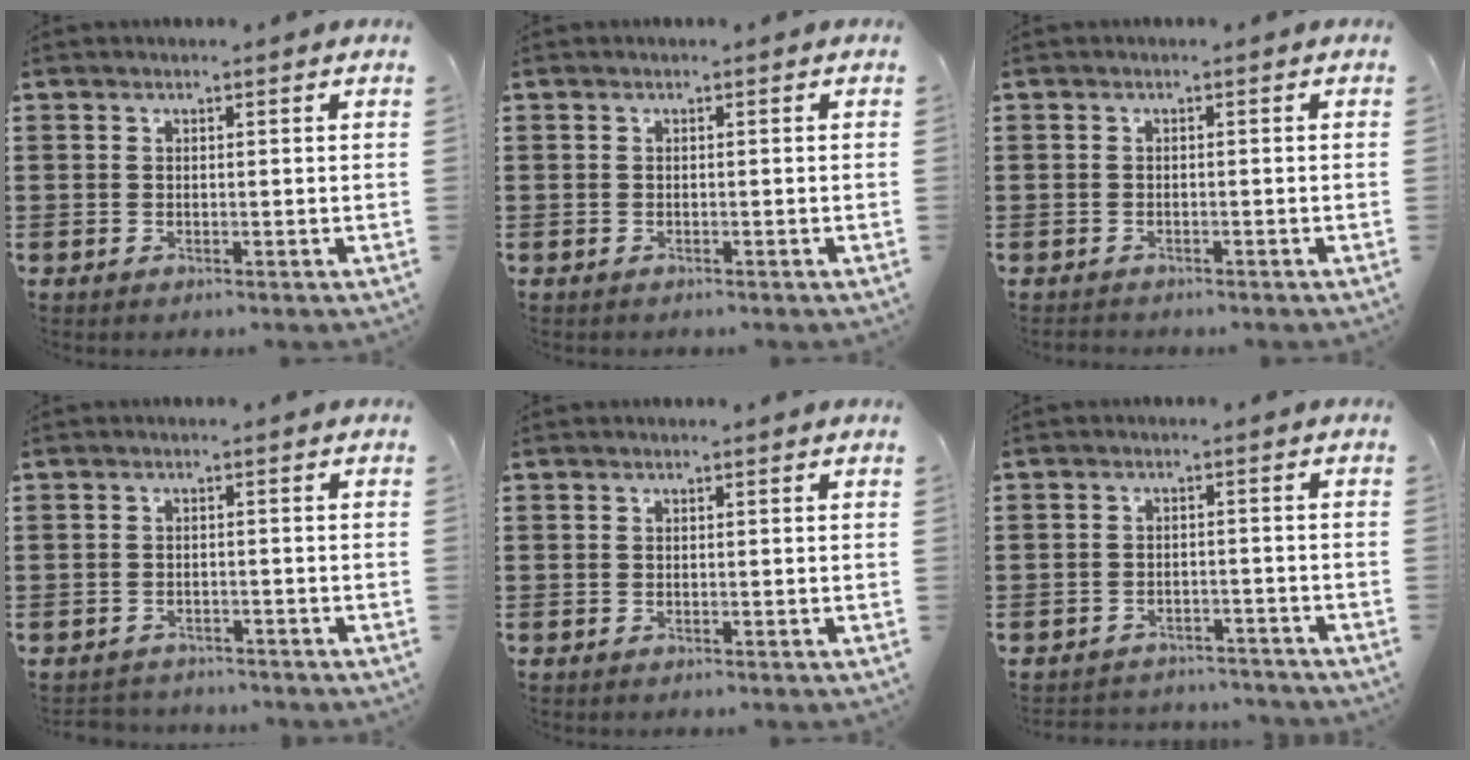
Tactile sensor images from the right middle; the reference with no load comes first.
{"total": 0.0}
{"total": 0.8, "force": [-0.8, 0.2, -0.1], "torque": [0.000, 0.002, -0.019]}
{"total": 1.8, "force": [-1.7, 0.3, -0.1], "torque": [-0.005, -0.001, -0.040]}
{"total": 0.0}
{"total": 3.0, "force": [-2.9, 0.6, -0.4], "torque": [-0.001, 0.002, -0.065]}